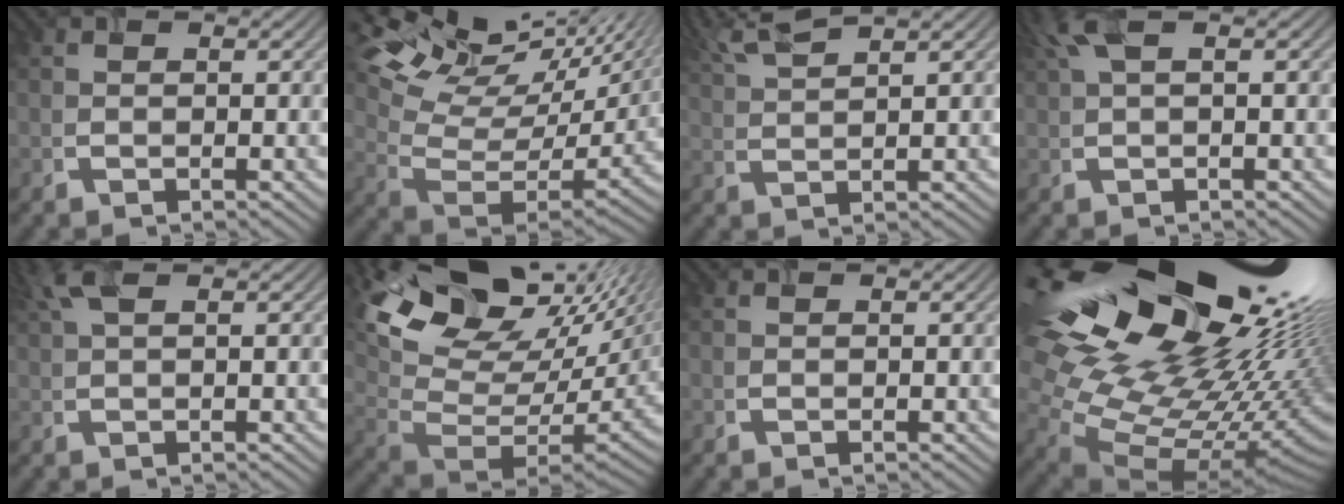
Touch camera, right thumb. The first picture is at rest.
{"total": 18.5, "force": [13.5, 7.2, 10.3], "torque": [-0.229, 0.032, 0.202]}
{"total": 5.6, "force": [3.9, 0.9, 3.9], "torque": [-0.086, 0.022, 0.083]}
{"total": 4.0, "force": [1.7, 0.9, 3.5], "torque": [-0.079, 0.018, 0.033]}
{"total": 3.0, "force": [1.5, 0.7, 2.5], "torque": [-0.057, 0.011, 0.030]}
{"total": 18.4, "force": [9.9, 9.5, 12.2], "torque": [-0.244, 0.012, 0.204]}
{"total": 0.0}
{"total": 23.3, "force": [8.9, 14.6, 15.8], "torque": [-0.332, 0.010, 0.143]}